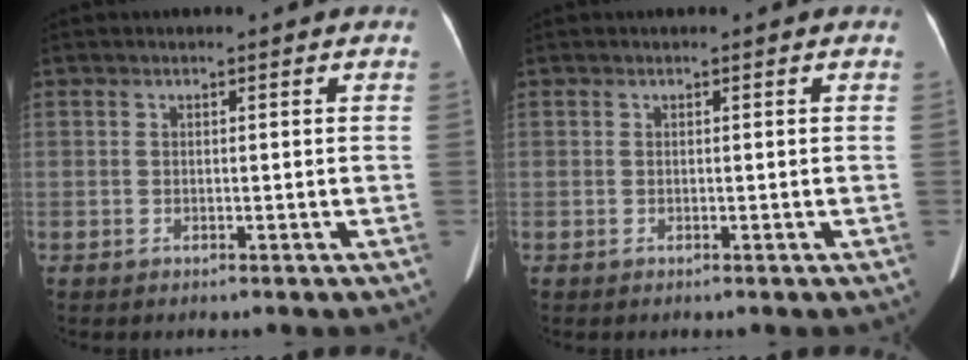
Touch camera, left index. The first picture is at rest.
{"total": 0.0}